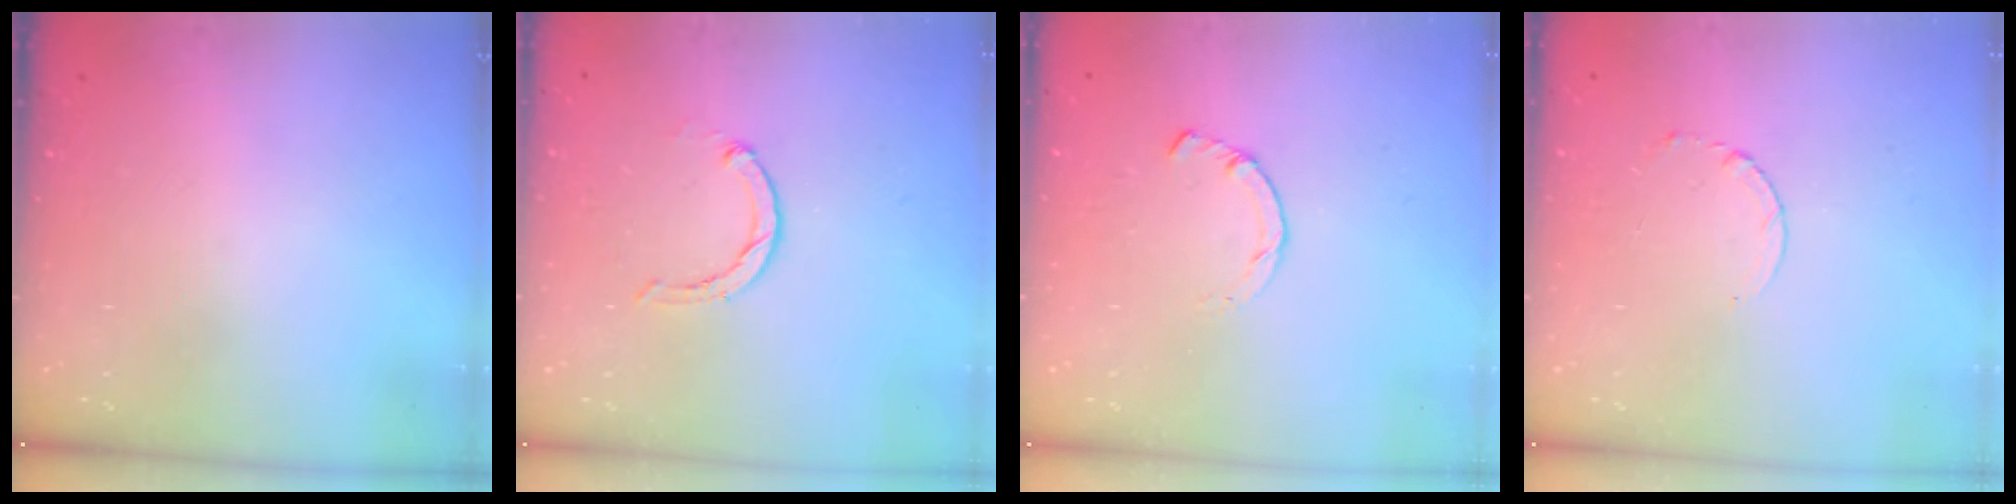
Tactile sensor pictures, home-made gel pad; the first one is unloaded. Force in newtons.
{"total": 1.9, "press": 1.9, "slide": 0.3}
{"total": 2.3, "press": 2.3, "slide": 0.1}
{"total": 2.5, "press": 2.5, "slide": 0.3}